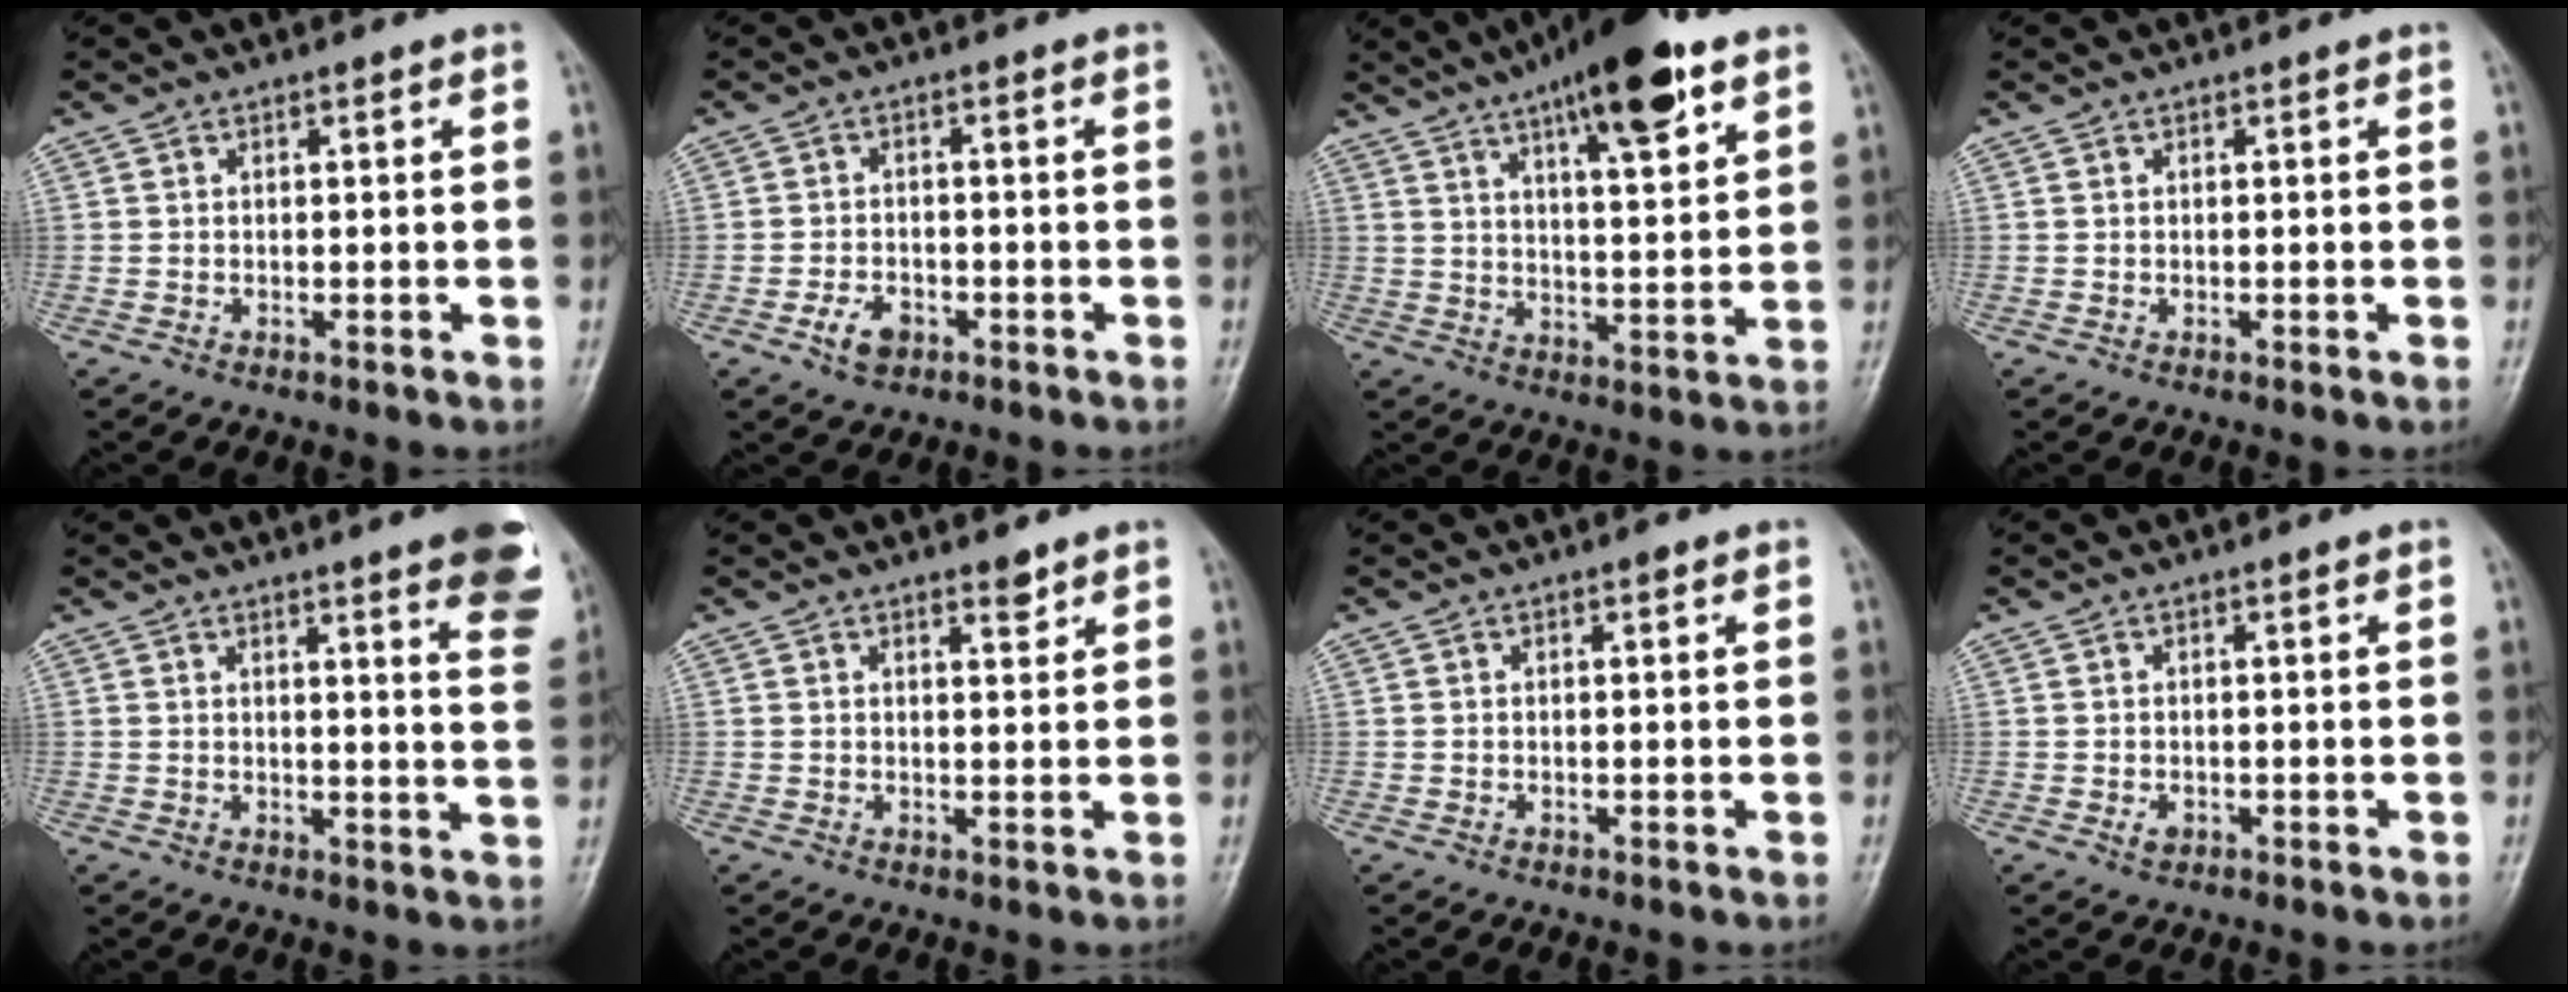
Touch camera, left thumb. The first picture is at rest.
{"total": 4.3, "force": [-2.4, 2.6, 2.6], "torque": [-0.043, 0.015, -0.042]}
{"total": 16.6, "force": [9.7, 4.4, 12.7], "torque": [-0.173, -0.033, 0.149]}
{"total": 0.0}
{"total": 12.7, "force": [8.1, 2.0, 9.6], "torque": [-0.091, -0.035, 0.079]}
{"total": 2.3, "force": [1.8, 0.8, 1.2], "torque": [-0.010, -0.013, 0.027]}
{"total": 0.7, "force": [0.4, 0.2, 0.5], "torque": [-0.006, 0.001, 0.002]}
{"total": 1.3, "force": [-0.3, 0.9, 0.8], "torque": [-0.009, -0.001, -0.002]}